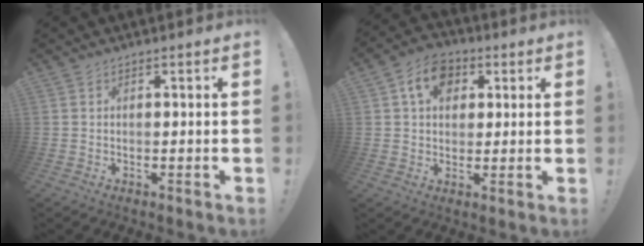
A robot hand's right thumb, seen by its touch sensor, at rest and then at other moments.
{"total": 10.0, "force": [3.7, 7.5, 5.5], "torque": [-0.083, 0.000, 0.069]}